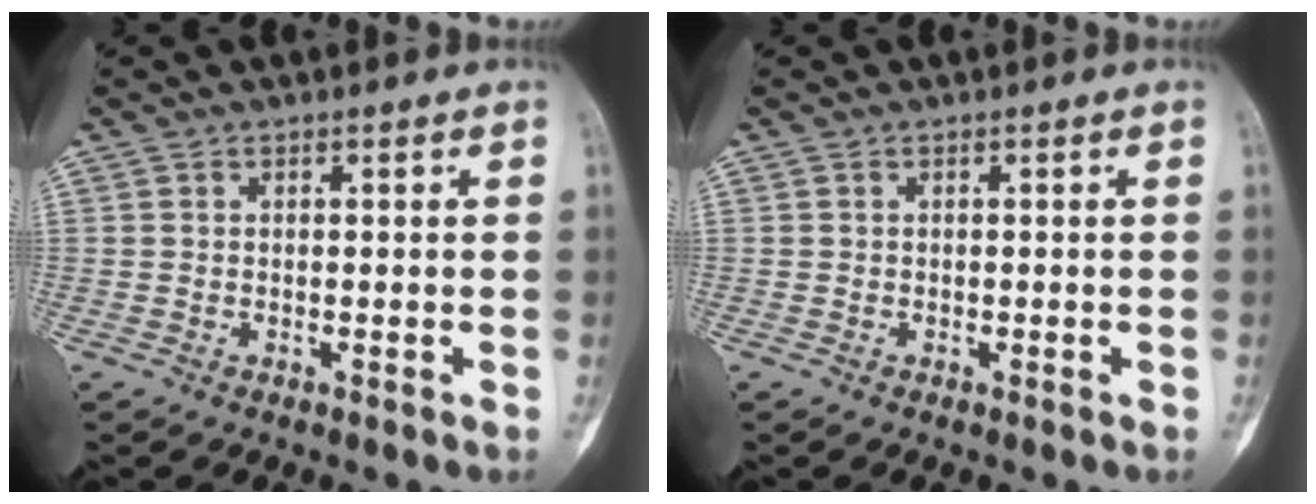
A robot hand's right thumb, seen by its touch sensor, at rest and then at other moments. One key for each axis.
{"total": 0.0}